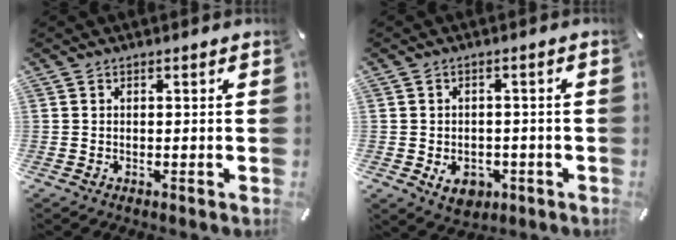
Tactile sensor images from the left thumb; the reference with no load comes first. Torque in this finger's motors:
{"motor_torque": [-0.02, 0.03, 0.14, 0.04, 0.05]}